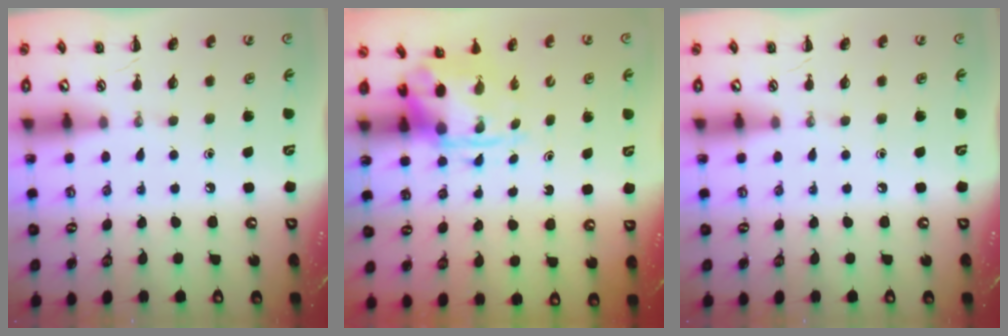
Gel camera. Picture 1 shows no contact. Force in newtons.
{"total": 3.6, "press": 3.5, "slide": 0.8}
{"total": 0.0}